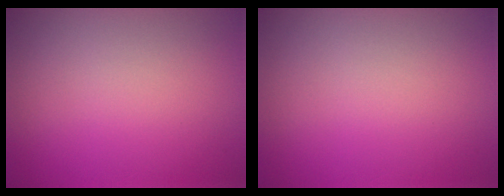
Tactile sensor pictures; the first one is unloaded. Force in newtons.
{"total": 0.0}